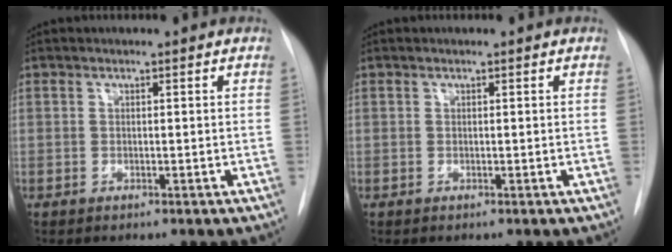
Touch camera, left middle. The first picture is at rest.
{"total": 0.0}